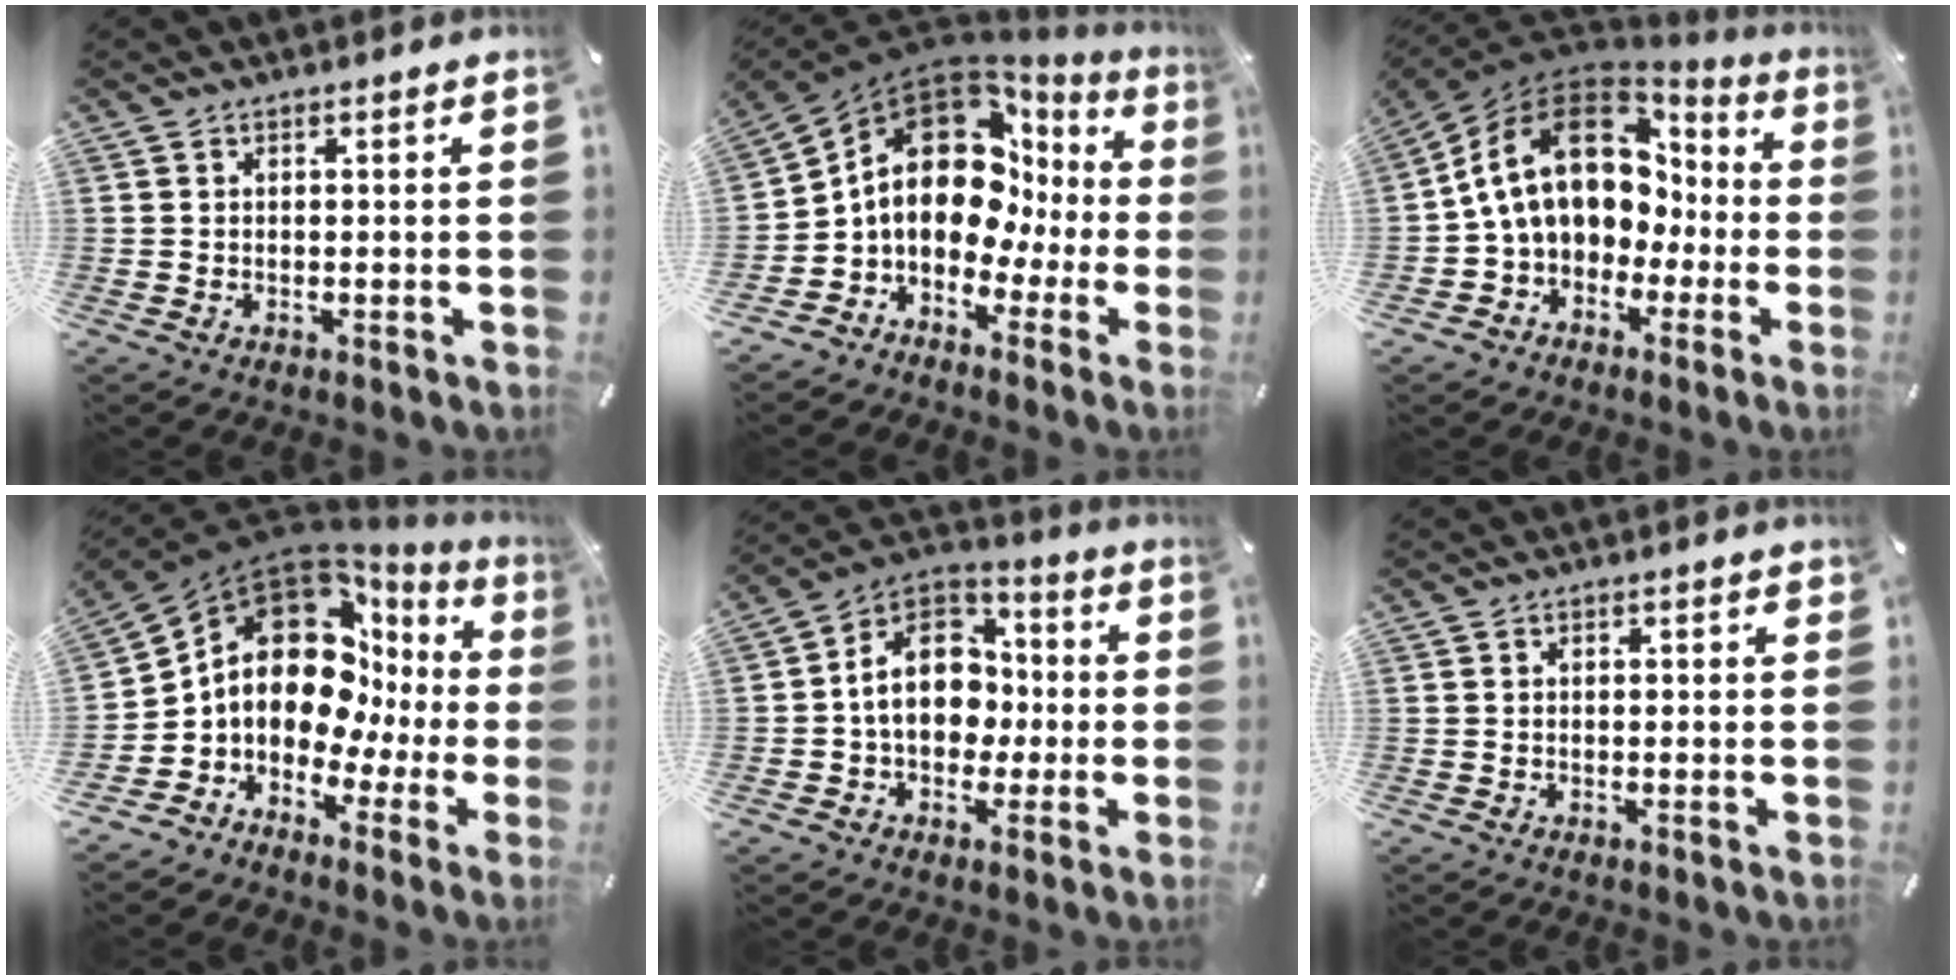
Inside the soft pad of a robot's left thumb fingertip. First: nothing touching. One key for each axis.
{"total": 16.8, "fx": 3.1, "fy": 11.9, "fz": 11.4, "tx": -0.192, "ty": -0.024, "tz": 0.049}
{"total": 17.4, "fx": 3.2, "fy": 13.3, "fz": 10.9, "tx": -0.223, "ty": 0.000, "tz": 0.058}
{"total": 14.7, "fx": 3.3, "fy": 10.7, "fz": 9.6, "tx": -0.168, "ty": -0.041, "tz": 0.049}
{"total": 14.3, "fx": -1.2, "fy": 11.6, "fz": 8.3, "tx": -0.163, "ty": 0.015, "tz": -0.021}
{"total": 0.7, "fx": -0.1, "fy": 0.4, "fz": 0.6, "tx": -0.011, "ty": 0.001, "tz": -0.003}